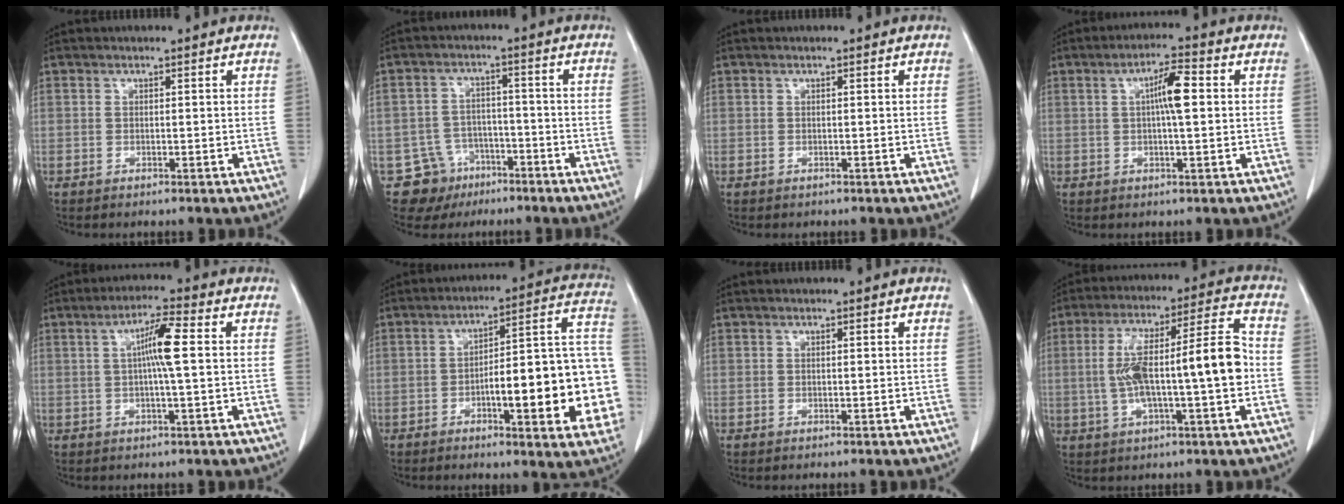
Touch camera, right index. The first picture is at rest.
{"total": 7.2, "force": [-4.1, 5.9, 0.2], "torque": [0.003, 0.015, -0.057]}
{"total": 0.0}
{"total": 5.7, "force": [0.9, 0.7, 5.6], "torque": [-0.096, 0.010, 0.012]}
{"total": 6.3, "force": [0.8, 0.0, 6.2], "torque": [-0.111, 0.008, 0.010]}
{"total": 20.9, "force": [-4.7, 4.0, 20.0], "torque": [-0.192, 0.036, -0.054]}
{"total": 0.0}
{"total": 15.2, "force": [-1.0, 2.0, 15.1], "torque": [-0.263, 0.030, -0.015]}